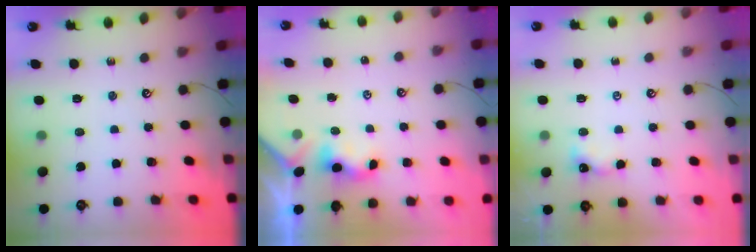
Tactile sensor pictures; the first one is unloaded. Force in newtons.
{"total": 1.0, "press": 0.9, "slide": 0.4}
{"total": 0.9, "press": 0.8, "slide": 0.3}